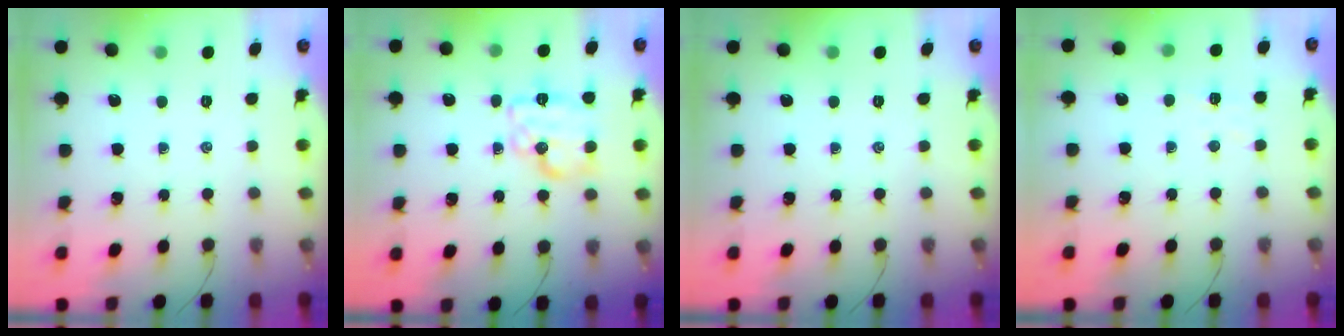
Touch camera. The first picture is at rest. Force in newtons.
{"total": 11.3, "press": 11.3, "slide": 0.5}
{"total": 0.0}
{"total": 3.8, "press": 3.7, "slide": 0.5}